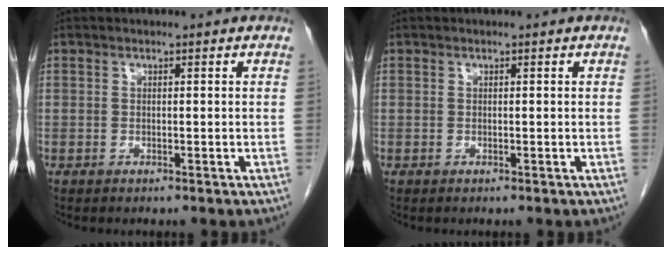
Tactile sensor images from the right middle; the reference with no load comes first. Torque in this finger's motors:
{"motor_torque": [-0.26, 0.00, -0.02, -0.01]}